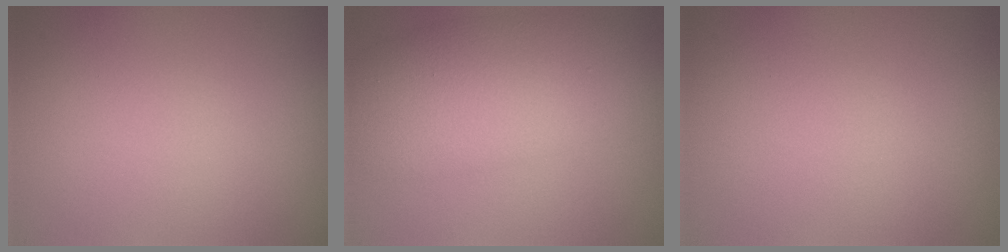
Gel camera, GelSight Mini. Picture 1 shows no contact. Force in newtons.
{"total": 7.8, "press": 7.8, "slide": 0.1}
{"total": 0.0}